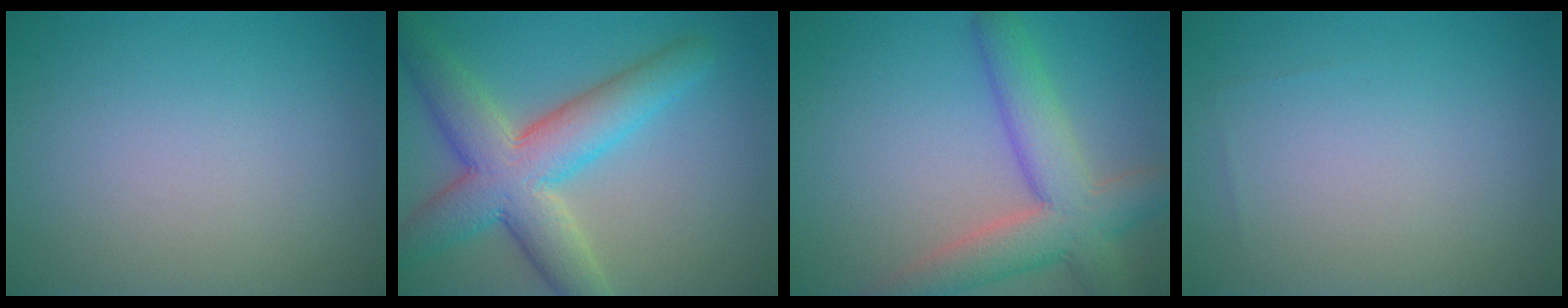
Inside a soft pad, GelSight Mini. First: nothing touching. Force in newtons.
{"total": 8.5, "press": 8.5, "slide": 0.3}
{"total": 6.8, "press": 6.8, "slide": 0.4}
{"total": 0.0}